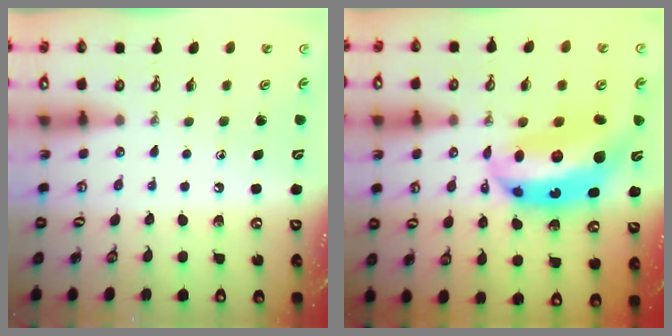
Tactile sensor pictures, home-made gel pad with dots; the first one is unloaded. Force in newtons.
{"total": 16.1, "press": 16.0, "slide": 1.5}